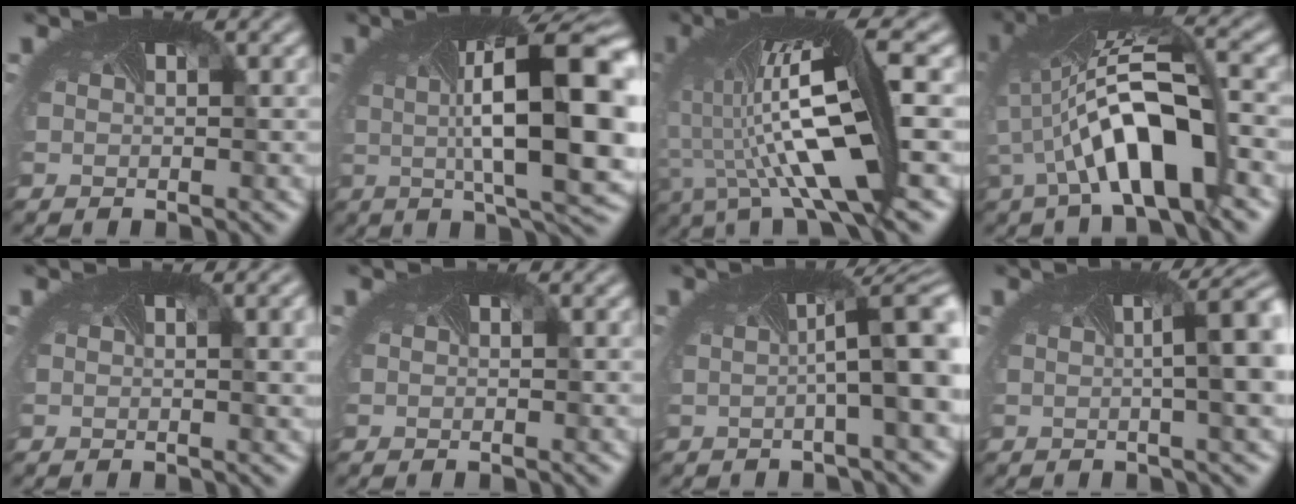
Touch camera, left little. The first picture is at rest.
{"total": 15.2, "force": [0.8, 5.1, 14.4], "torque": [-0.239, -0.009, 0.024]}
{"total": 10.5, "force": [-0.5, 2.4, 10.2], "torque": [-0.185, -0.014, -0.005]}
{"total": 6.9, "force": [-2.2, 2.1, 6.2], "torque": [-0.144, -0.003, -0.034]}
{"total": 3.2, "force": [0.9, 1.2, 2.8], "torque": [-0.025, 0.005, 0.004]}
{"total": 0.0}
{"total": 7.4, "force": [0.2, 1.7, 7.2], "torque": [-0.095, 0.006, 0.008]}
{"total": 8.5, "force": [1.3, 2.7, 7.9], "torque": [-0.099, 0.008, 0.014]}